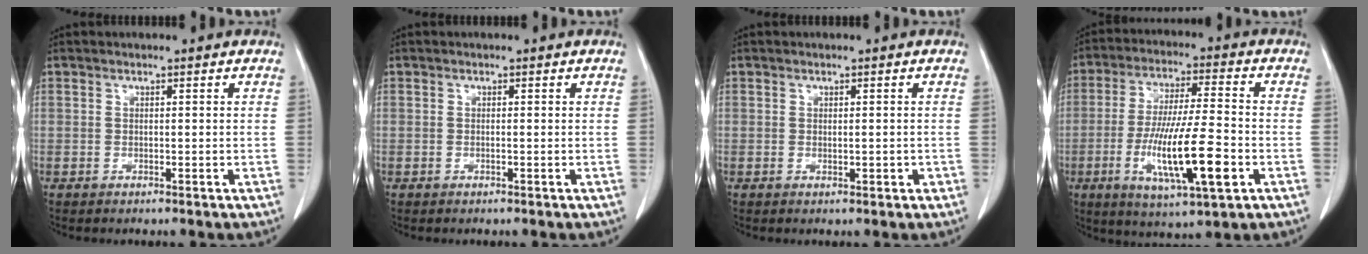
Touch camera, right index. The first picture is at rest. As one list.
[{"total": 0.0}, {"total": 1.1, "force": [-0.2, 0.5, 1.0], "torque": [-0.016, -0.002, 0.001]}, {"total": 14.9, "force": [-4.4, 1.8, 14.1], "torque": [-0.266, -0.018, -0.073]}]